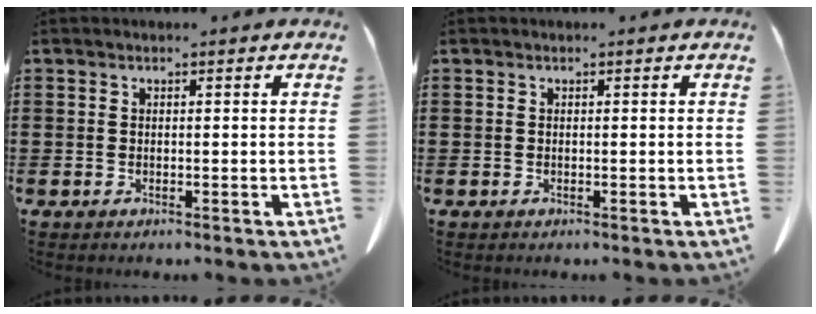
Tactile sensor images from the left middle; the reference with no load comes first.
{"total": 0.0}